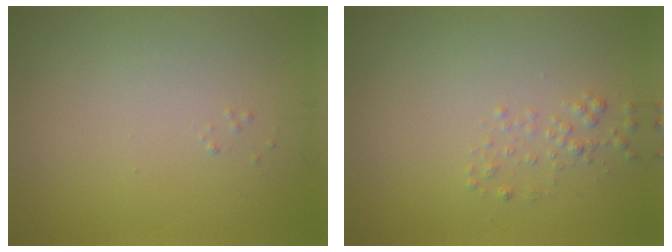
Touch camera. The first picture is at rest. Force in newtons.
{"total": 1.2, "press": 1.2, "slide": 0.1}